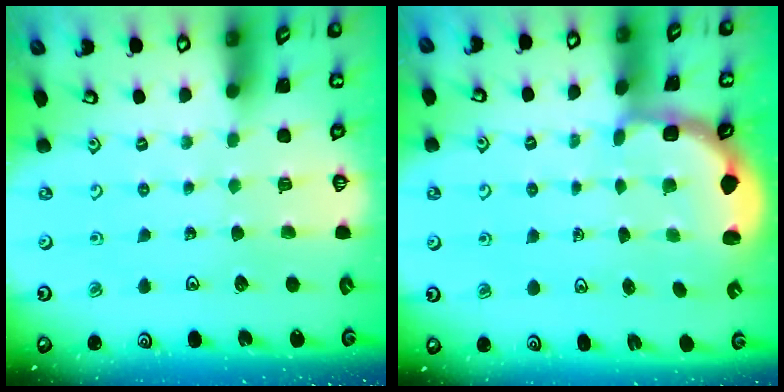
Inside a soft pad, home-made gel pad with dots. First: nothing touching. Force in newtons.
{"total": 2.7, "press": 2.1, "slide": 1.7}